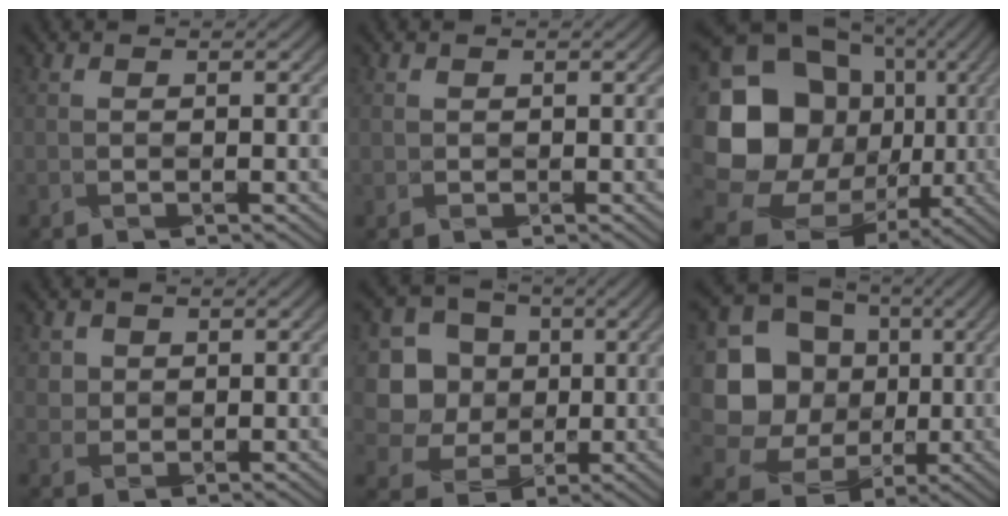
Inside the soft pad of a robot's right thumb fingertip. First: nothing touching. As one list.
[{"total": 0.7, "force": [0.2, 0.6, 0.2], "torque": [-0.003, -0.003, 0.007]}, {"total": 20.3, "force": [0.3, 18.0, 9.4], "torque": [-0.239, -0.019, 0.020]}, {"total": 1.8, "force": [0.9, 1.4, -0.5], "torque": [0.012, -0.007, 0.018]}, {"total": 7.1, "force": [0.8, 6.8, 1.8], "torque": [-0.056, -0.008, 0.003]}, {"total": 14.1, "force": [1.0, 13.3, 4.6], "torque": [-0.176, 0.003, 0.020]}]